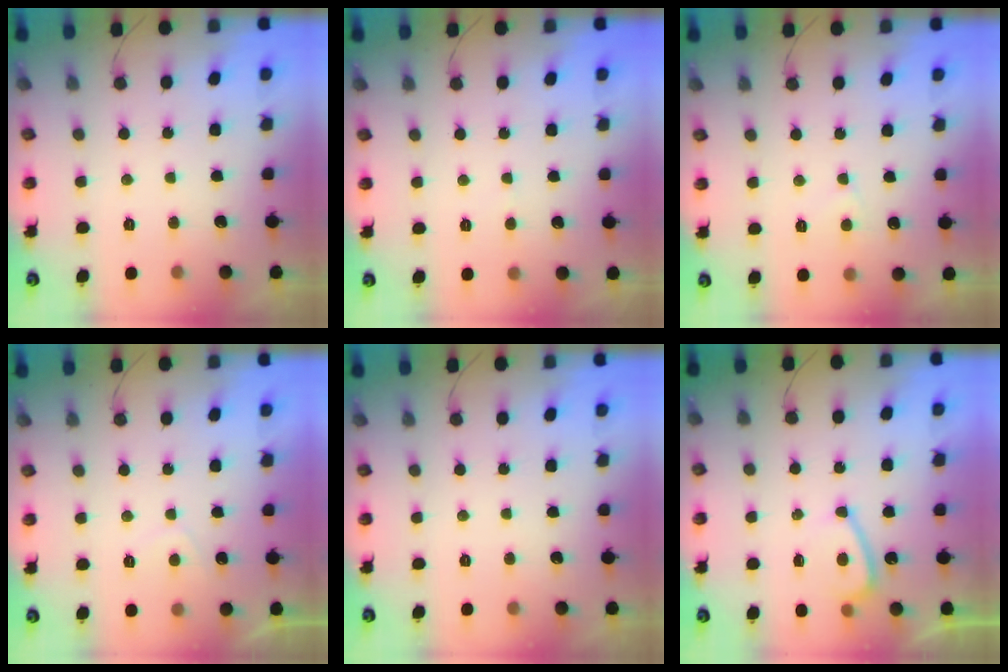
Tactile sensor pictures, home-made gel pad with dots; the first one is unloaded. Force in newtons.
{"total": 2.8, "press": 2.8, "slide": 0.3}
{"total": 2.7, "press": 2.7, "slide": 0.2}
{"total": 2.8, "press": 2.7, "slide": 0.8}
{"total": 0.0}
{"total": 5.5, "press": 5.3, "slide": 1.6}